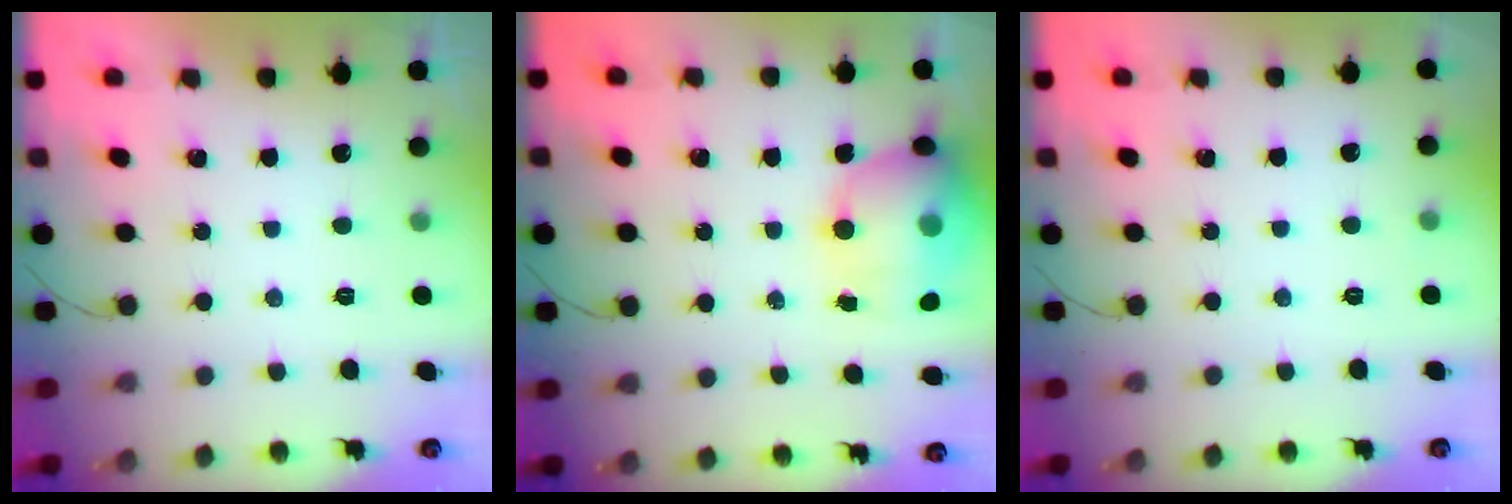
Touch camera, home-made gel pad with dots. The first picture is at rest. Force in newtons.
{"total": 15.2, "press": 14.7, "slide": 3.8}
{"total": 2.4, "press": 1.6, "slide": 1.8}